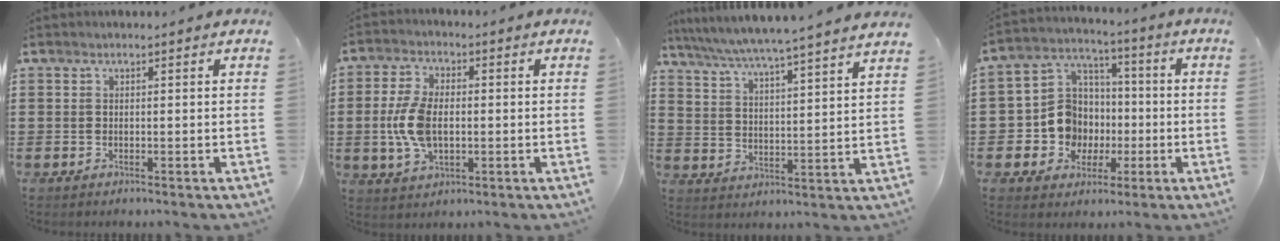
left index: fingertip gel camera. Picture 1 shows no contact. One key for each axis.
{"total": 8.0, "fx": -0.4, "fy": 4.5, "fz": 6.6, "tx": -0.161, "ty": 0.000, "tz": -0.015}
{"total": 5.5, "fx": 5.1, "fy": -1.1, "fz": 1.7, "tx": -0.056, "ty": -0.039, "tz": 0.082}
{"total": 10.2, "fx": -1.1, "fy": 9.6, "fz": 3.5, "tx": -0.112, "ty": 0.004, "tz": -0.016}